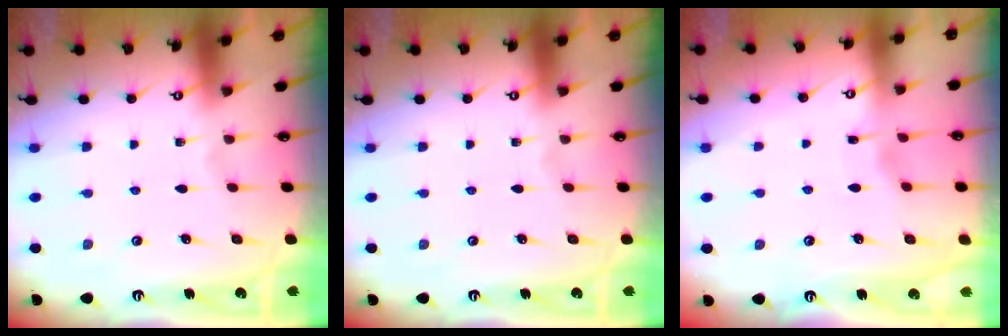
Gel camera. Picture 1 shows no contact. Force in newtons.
{"total": 0.0}
{"total": 2.6, "press": 2.6, "slide": 0.3}